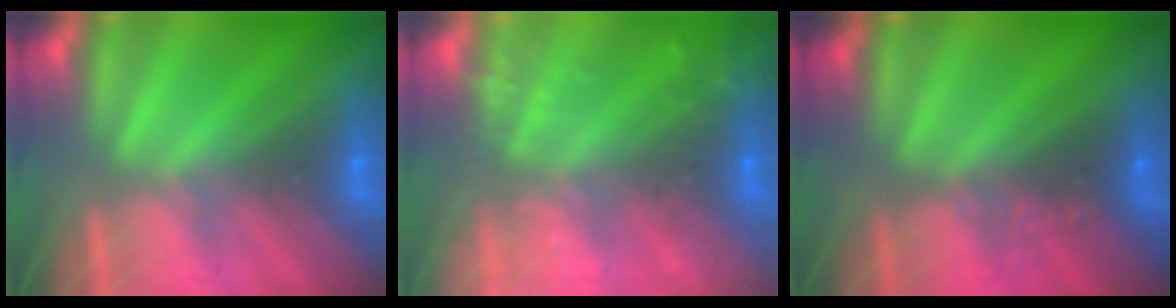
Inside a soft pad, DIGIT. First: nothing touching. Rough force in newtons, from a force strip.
{"total": 6.7}
{"total": 2.4}